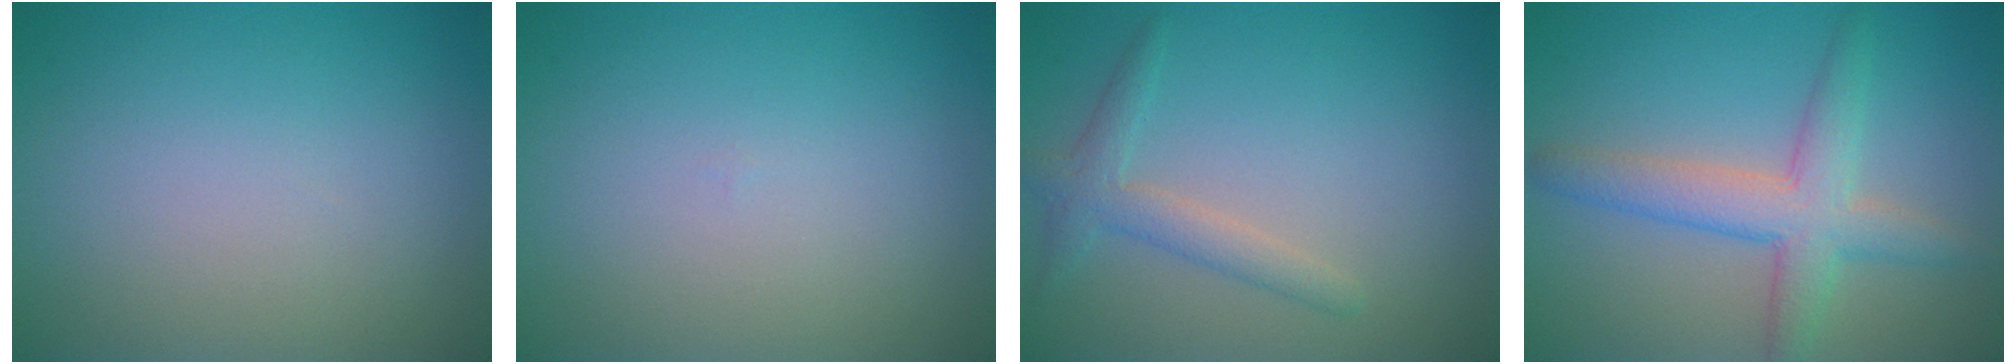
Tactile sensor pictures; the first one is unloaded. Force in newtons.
{"total": 0.0}
{"total": 2.3, "press": 2.3, "slide": 0.1}
{"total": 4.7, "press": 4.7, "slide": 0.2}